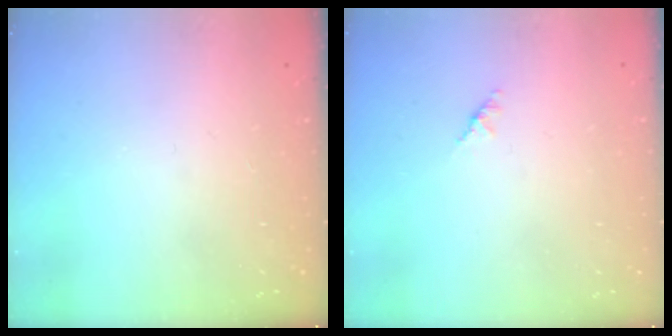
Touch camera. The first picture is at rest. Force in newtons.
{"total": 1.4, "press": 1.3, "slide": 0.4}